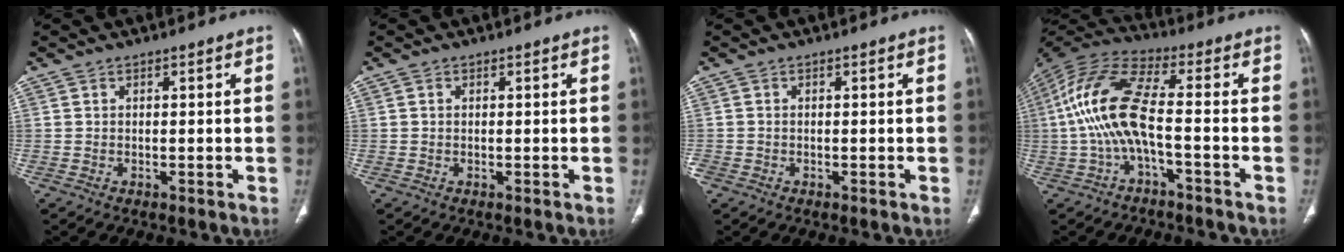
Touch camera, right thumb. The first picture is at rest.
{"total": 0.0}
{"total": 1.1, "force": [-0.5, 0.9, 0.3], "torque": [-0.008, 0.002, -0.010]}
{"total": 13.3, "force": [-2.2, 4.3, 12.3], "torque": [-0.276, 0.047, -0.048]}